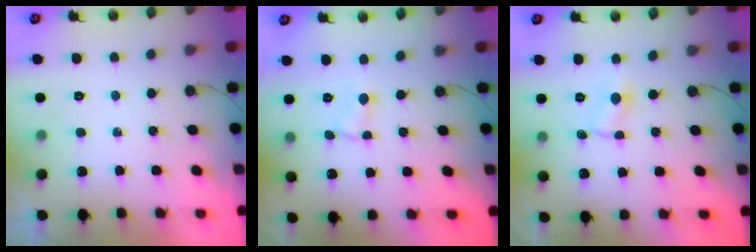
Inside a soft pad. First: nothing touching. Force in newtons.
{"total": 0.5, "press": 0.5, "slide": 0.1}
{"total": 1.8, "press": 1.8, "slide": 0.2}